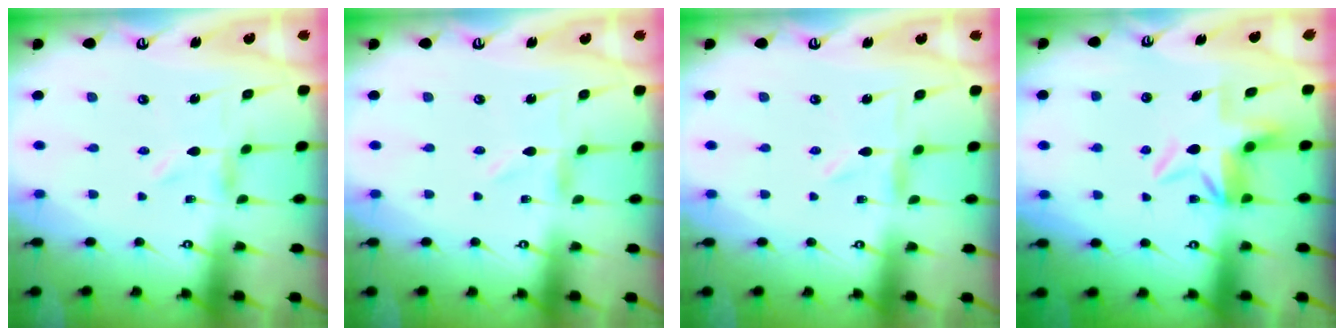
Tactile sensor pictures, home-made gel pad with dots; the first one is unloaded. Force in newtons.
{"total": 0.8, "press": 0.8, "slide": 0.2}
{"total": 0.0}
{"total": 6.4, "press": 6.2, "slide": 1.5}